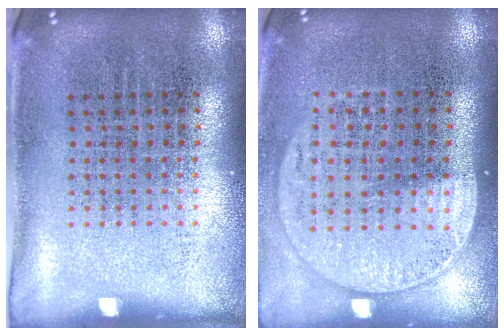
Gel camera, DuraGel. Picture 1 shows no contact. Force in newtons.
{"total": 1.6, "press": 1.4, "slide": 0.7}